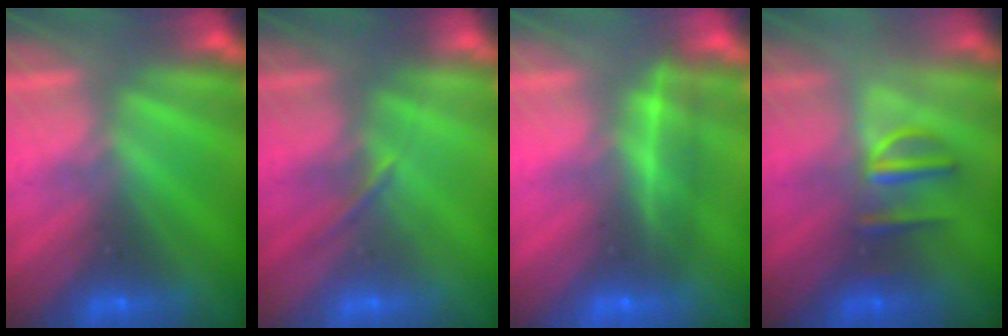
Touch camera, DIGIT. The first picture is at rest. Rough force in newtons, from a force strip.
{"total": 1.4}
{"total": 2.0}
{"total": 2.8}